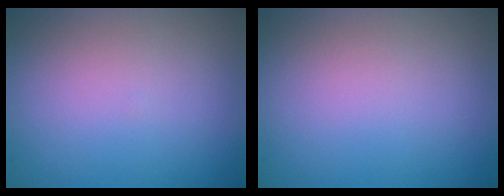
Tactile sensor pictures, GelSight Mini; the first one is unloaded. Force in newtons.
{"total": 0.0}